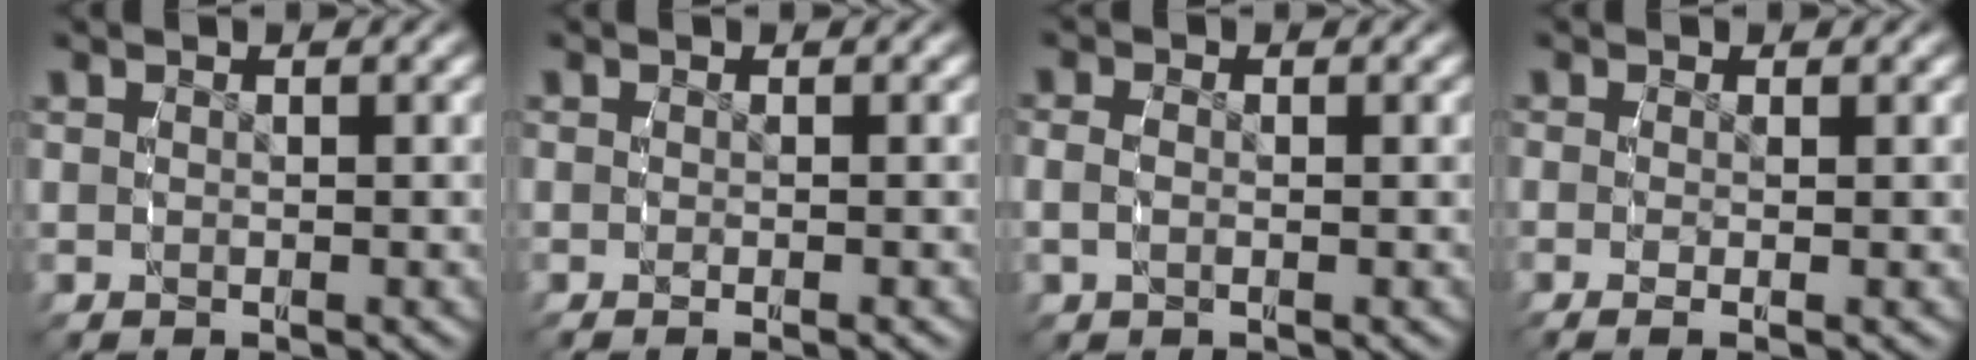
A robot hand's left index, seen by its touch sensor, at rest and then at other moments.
{"total": 0.8, "force": [-0.7, -0.2, 0.4], "torque": [-0.005, 0.000, -0.011]}
{"total": 1.5, "force": [-0.2, 1.0, 1.1], "torque": [-0.035, -0.005, -0.001]}
{"total": 1.5, "force": [-0.7, 0.0, 1.3], "torque": [-0.035, -0.011, -0.007]}